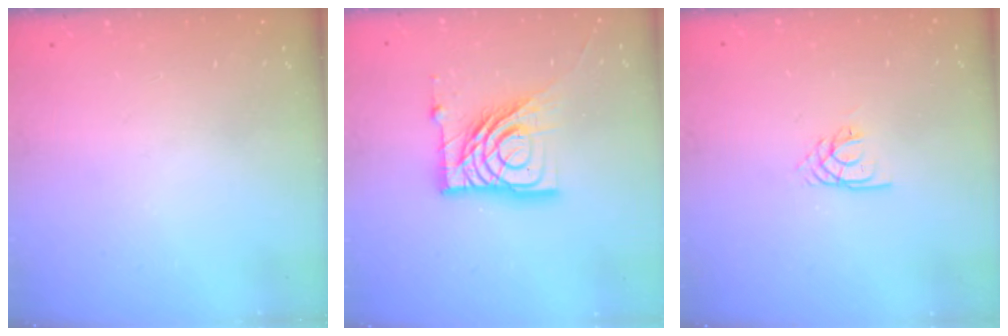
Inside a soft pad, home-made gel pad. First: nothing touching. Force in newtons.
{"total": 15.9, "press": 15.8, "slide": 1.4}
{"total": 2.1, "press": 2.1, "slide": 0.2}